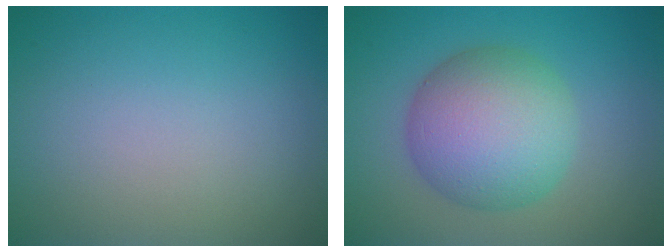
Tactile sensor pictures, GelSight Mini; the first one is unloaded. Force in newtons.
{"total": 8.1, "press": 8.1, "slide": 0.1}